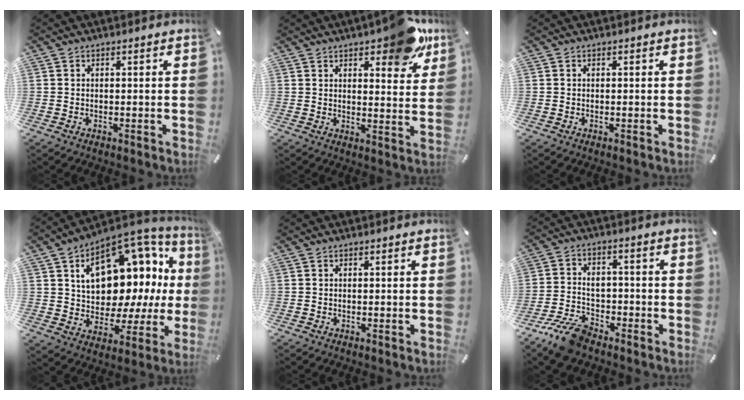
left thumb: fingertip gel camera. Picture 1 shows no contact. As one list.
[{"total": 12.0, "force": [8.6, 4.4, 7.0], "torque": [-0.077, -0.056, 0.145]}, {"total": 0.0}, {"total": 17.1, "force": [7.1, 11.5, 10.5], "torque": [-0.143, -0.060, 0.124]}, {"total": 0.0}, {"total": 9.6, "force": [-6.0, 5.6, 5.0], "torque": [-0.105, 0.033, -0.111]}]